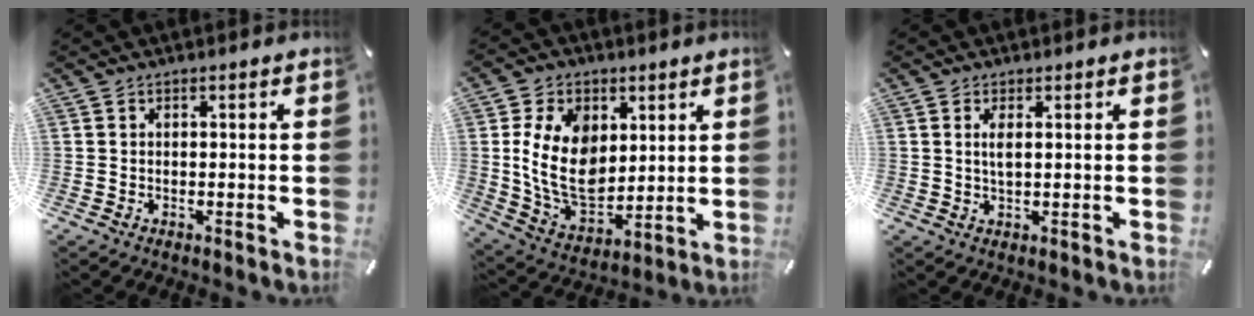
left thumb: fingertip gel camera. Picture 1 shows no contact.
{"total": 16.1, "force": [2.9, 11.6, 10.7], "torque": [-0.229, -0.010, 0.056]}
{"total": 2.5, "force": [0.7, 0.7, 2.3], "torque": [-0.041, 0.000, 0.009]}